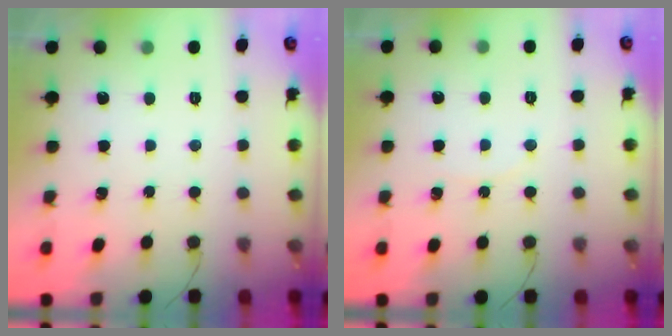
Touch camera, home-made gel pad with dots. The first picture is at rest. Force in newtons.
{"total": 4.4, "press": 3.7, "slide": 2.5}